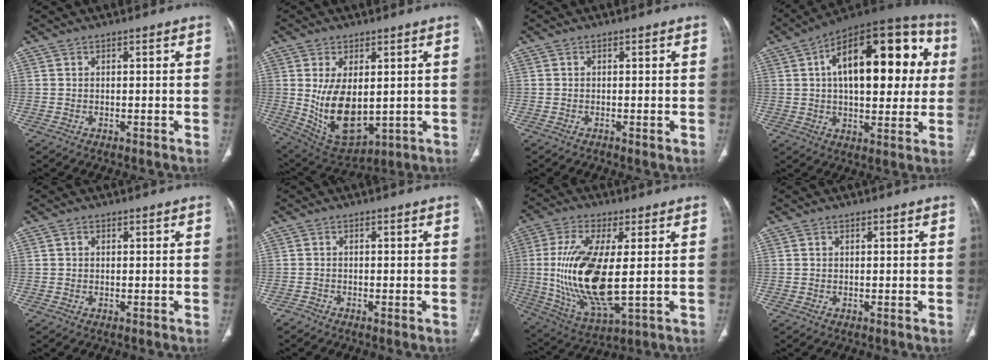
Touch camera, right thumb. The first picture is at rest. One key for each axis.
{"total": 13.5, "fx": 0.3, "fy": 7.6, "fz": 11.2, "tx": -0.184, "ty": -0.015, "tz": 0.036}
{"total": 0.7, "fx": -0.3, "fy": 0.2, "fz": 0.5, "tx": -0.006, "ty": -0.002, "tz": -0.005}
{"total": 27.1, "fx": 5.6, "fy": 13.2, "fz": 23.0, "tx": -0.308, "ty": 0.031, "tz": 0.078}
{"total": 0.7, "fx": 0.2, "fy": 0.6, "fz": 0.3, "tx": -0.002, "ty": 0.002, "tz": 0.003}
{"total": 1.0, "fx": -0.9, "fy": 0.4, "fz": 0.5, "tx": -0.006, "ty": -0.002, "tz": -0.019}
{"total": 18.5, "fx": 0.2, "fy": 6.7, "fz": 17.2, "tx": -0.361, "ty": -0.019, "tz": 0.014}
{"total": 0.0}